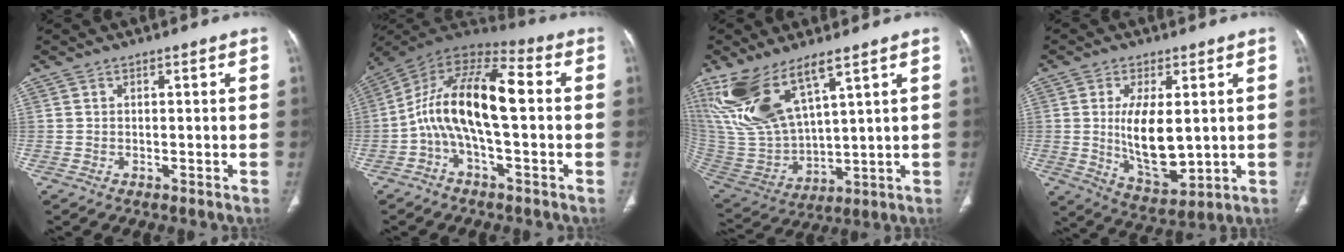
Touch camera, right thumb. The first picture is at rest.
{"total": 15.7, "force": [-1.2, 6.3, 14.4], "torque": [-0.258, 0.053, -0.031]}
{"total": 16.4, "force": [9.7, 5.9, 11.8], "torque": [-0.239, -0.043, 0.218]}
{"total": 12.4, "force": [0.8, 5.7, 10.9], "torque": [-0.174, -0.025, 0.030]}